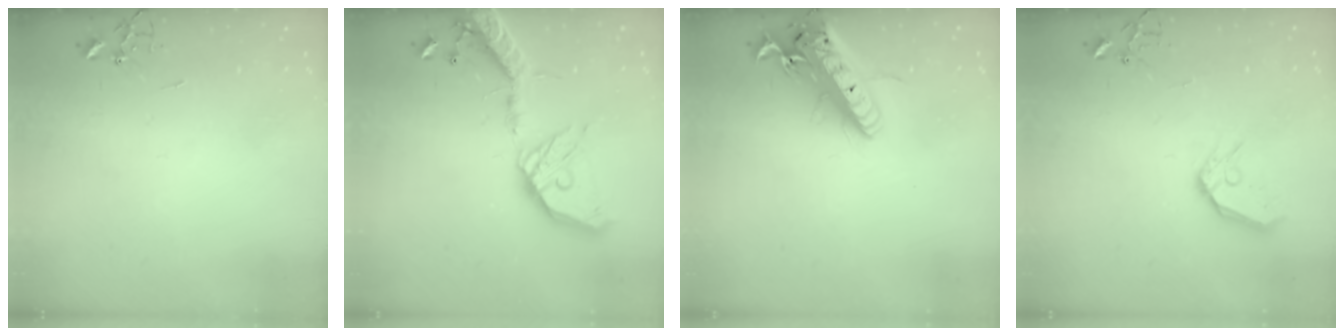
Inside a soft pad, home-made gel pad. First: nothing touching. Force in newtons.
{"total": 20.9, "press": 20.5, "slide": 3.9}
{"total": 19.8, "press": 19.4, "slide": 4.0}
{"total": 11.3, "press": 11.2, "slide": 1.5}